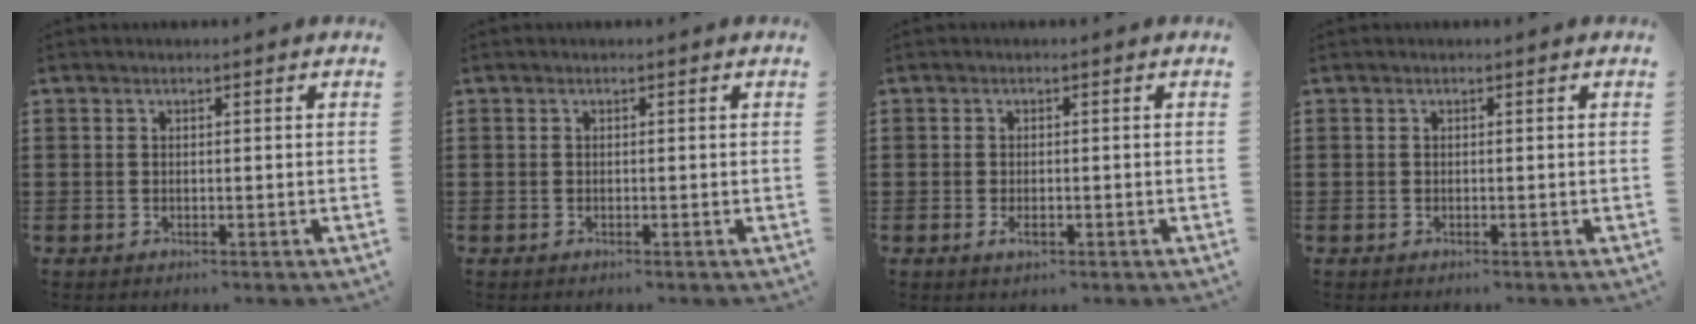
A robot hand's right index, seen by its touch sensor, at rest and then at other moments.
{"total": 0.0}
{"total": 1.3, "force": [-0.4, 0.4, 1.2], "torque": [-0.024, -0.005, -0.006]}
{"total": 0.0}